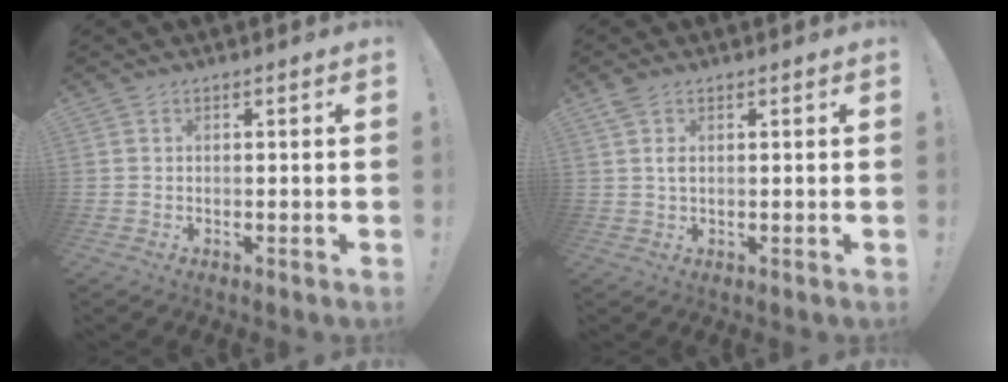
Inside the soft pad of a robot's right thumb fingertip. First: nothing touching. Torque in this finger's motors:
{"motor_torque": [0.01, 0.01, 0.04, 0.15, 0.05]}